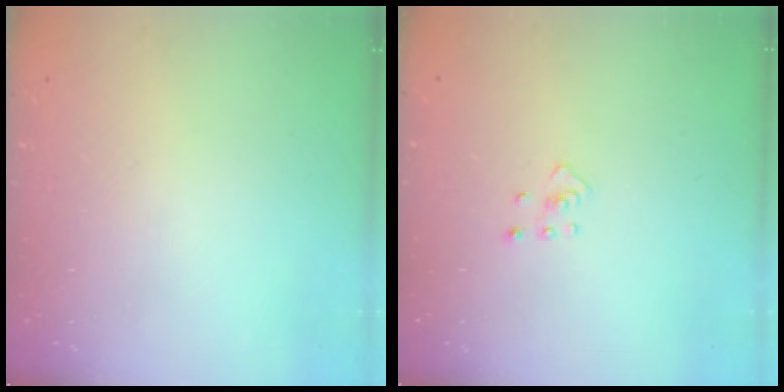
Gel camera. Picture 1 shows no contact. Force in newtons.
{"total": 2.4, "press": 2.3, "slide": 0.4}